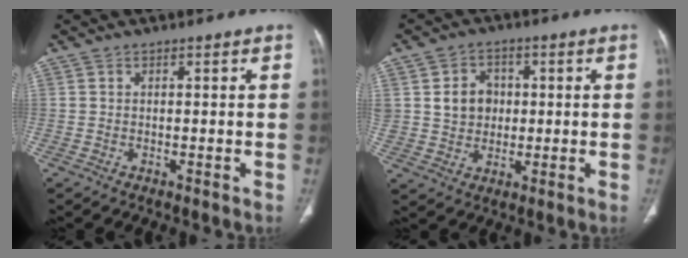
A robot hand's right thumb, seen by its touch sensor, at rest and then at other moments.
{"total": 7.3, "force": [1.2, 6.2, 3.6], "torque": [-0.029, -0.002, 0.024]}